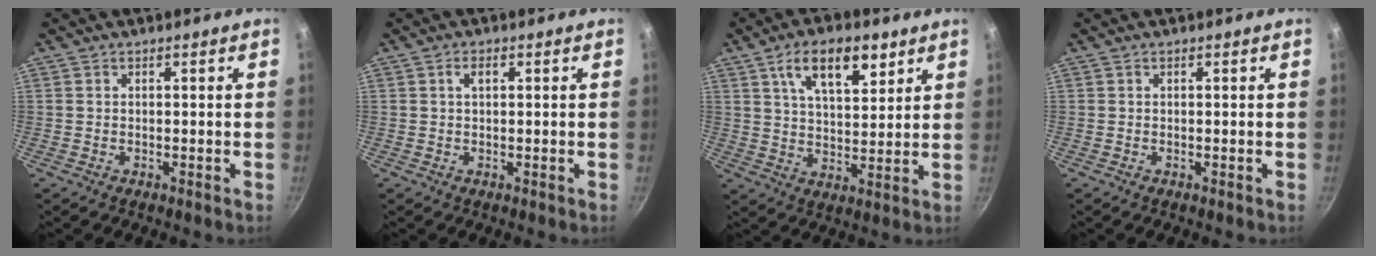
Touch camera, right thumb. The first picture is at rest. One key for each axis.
{"total": 1.8, "fx": 0.5, "fy": 1.0, "fz": 1.4, "tx": -0.022, "ty": 0.004, "tz": 0.009}
{"total": 12.0, "fx": 6.2, "fy": 5.6, "fz": 8.6, "tx": -0.115, "ty": -0.024, "tz": 0.103}
{"total": 0.0}